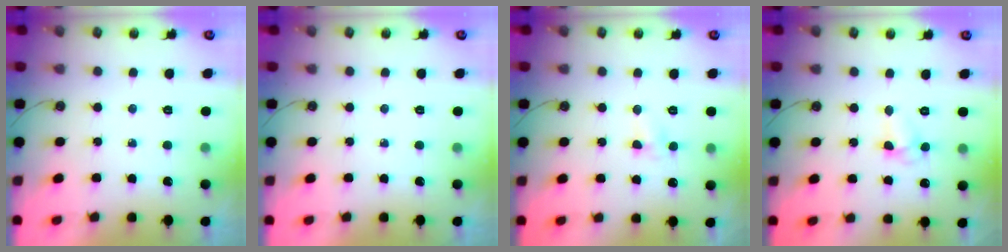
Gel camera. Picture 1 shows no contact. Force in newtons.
{"total": 0.0}
{"total": 3.9, "press": 3.9, "slide": 0.5}
{"total": 4.7, "press": 4.6, "slide": 0.5}